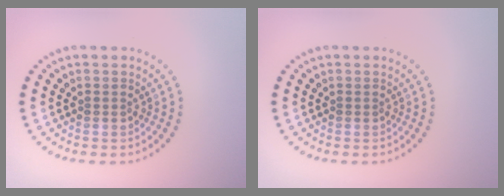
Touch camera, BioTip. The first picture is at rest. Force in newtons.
{"total": 0.0}